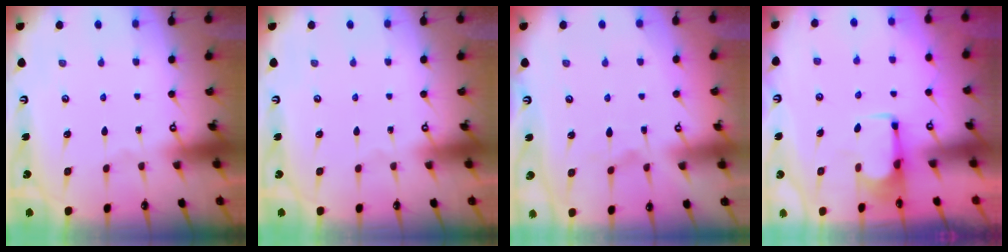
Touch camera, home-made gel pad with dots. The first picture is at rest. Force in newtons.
{"total": 0.0}
{"total": 2.9, "press": 2.8, "slide": 1.0}
{"total": 1.7, "press": 1.5, "slide": 0.9}